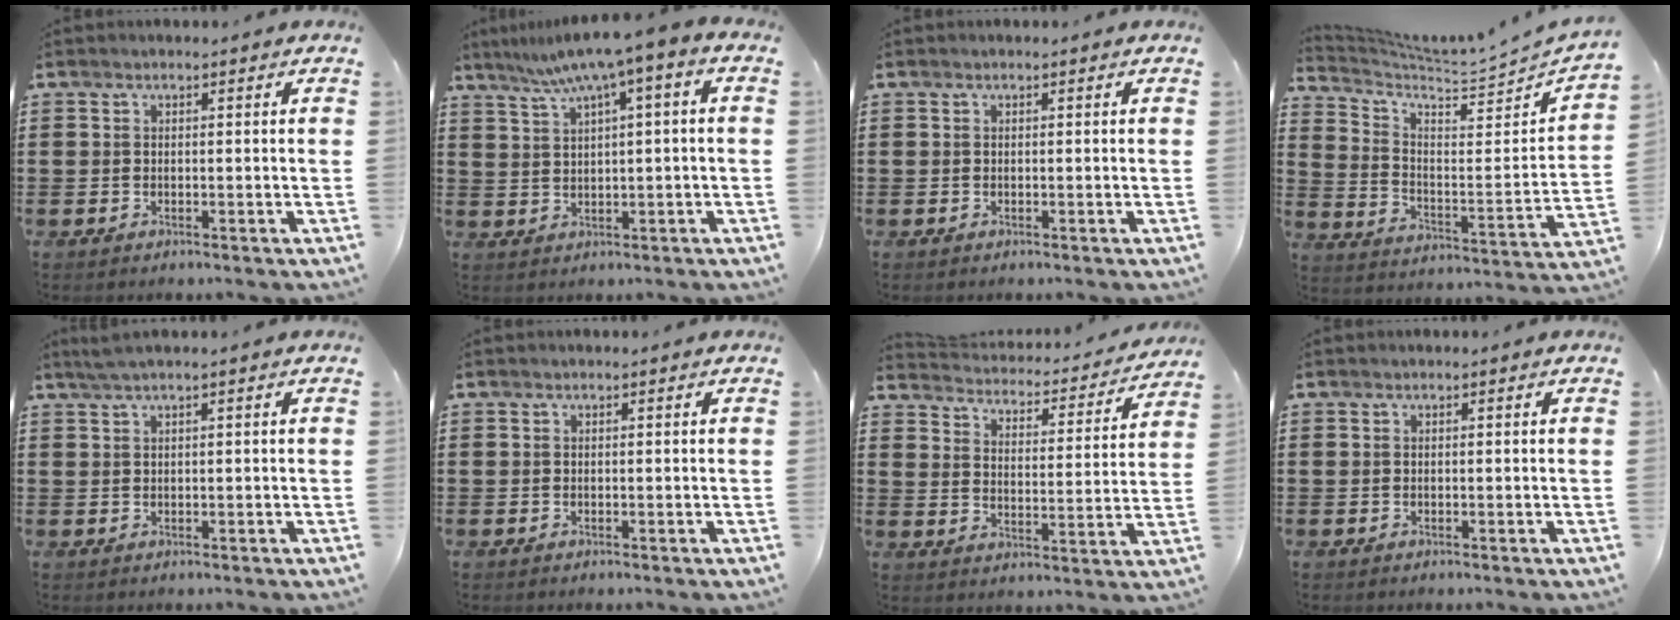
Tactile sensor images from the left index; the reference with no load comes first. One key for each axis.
{"total": 5.6, "fx": 2.7, "fy": 0.4, "fz": 4.9, "tx": -0.099, "ty": -0.009, "tz": 0.040}
{"total": 0.0}
{"total": 4.2, "fx": 4.0, "fy": -0.1, "fz": 1.3, "tx": -0.050, "ty": -0.049, "tz": 0.061}
{"total": 1.4, "fx": 0.8, "fy": -0.1, "fz": 1.2, "tx": -0.021, "ty": -0.001, "tz": 0.015}
{"total": 0.0}
{"total": 3.1, "fx": 3.1, "fy": 0.2, "fz": 0.3, "tx": -0.028, "ty": -0.029, "tz": 0.044}
{"total": 0.0}